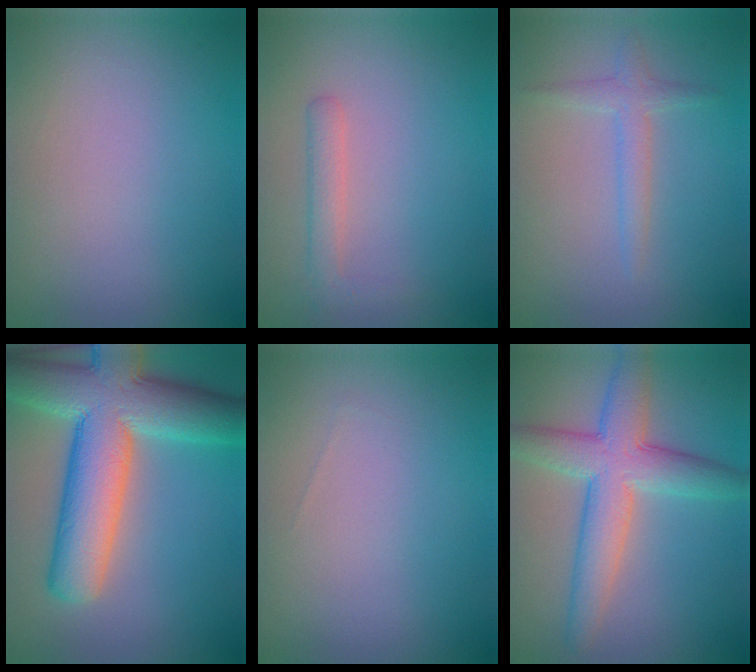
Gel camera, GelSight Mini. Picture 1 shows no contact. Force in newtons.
{"total": 1.8, "press": 1.8, "slide": 0.1}
{"total": 1.8, "press": 1.8, "slide": 0.0}
{"total": 11.8, "press": 11.8, "slide": 0.7}
{"total": 0.0}
{"total": 6.5, "press": 6.5, "slide": 0.1}